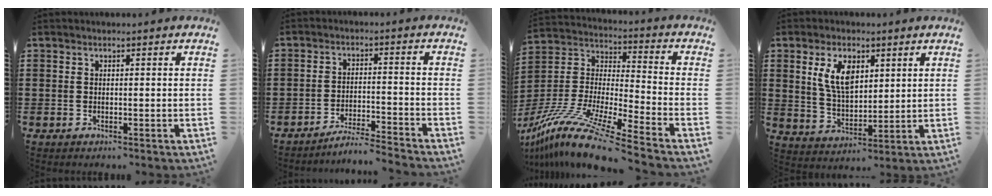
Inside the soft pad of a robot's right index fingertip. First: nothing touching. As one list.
[{"total": 4.3, "force": [-4.2, -0.3, 1.0], "torque": [-0.019, -0.003, -0.084]}, {"total": 13.2, "force": [-11.5, -0.4, 6.5], "torque": [-0.137, 0.002, -0.231]}, {"total": 7.7, "force": [3.1, 4.1, 5.7], "torque": [-0.125, 0.012, 0.056]}]